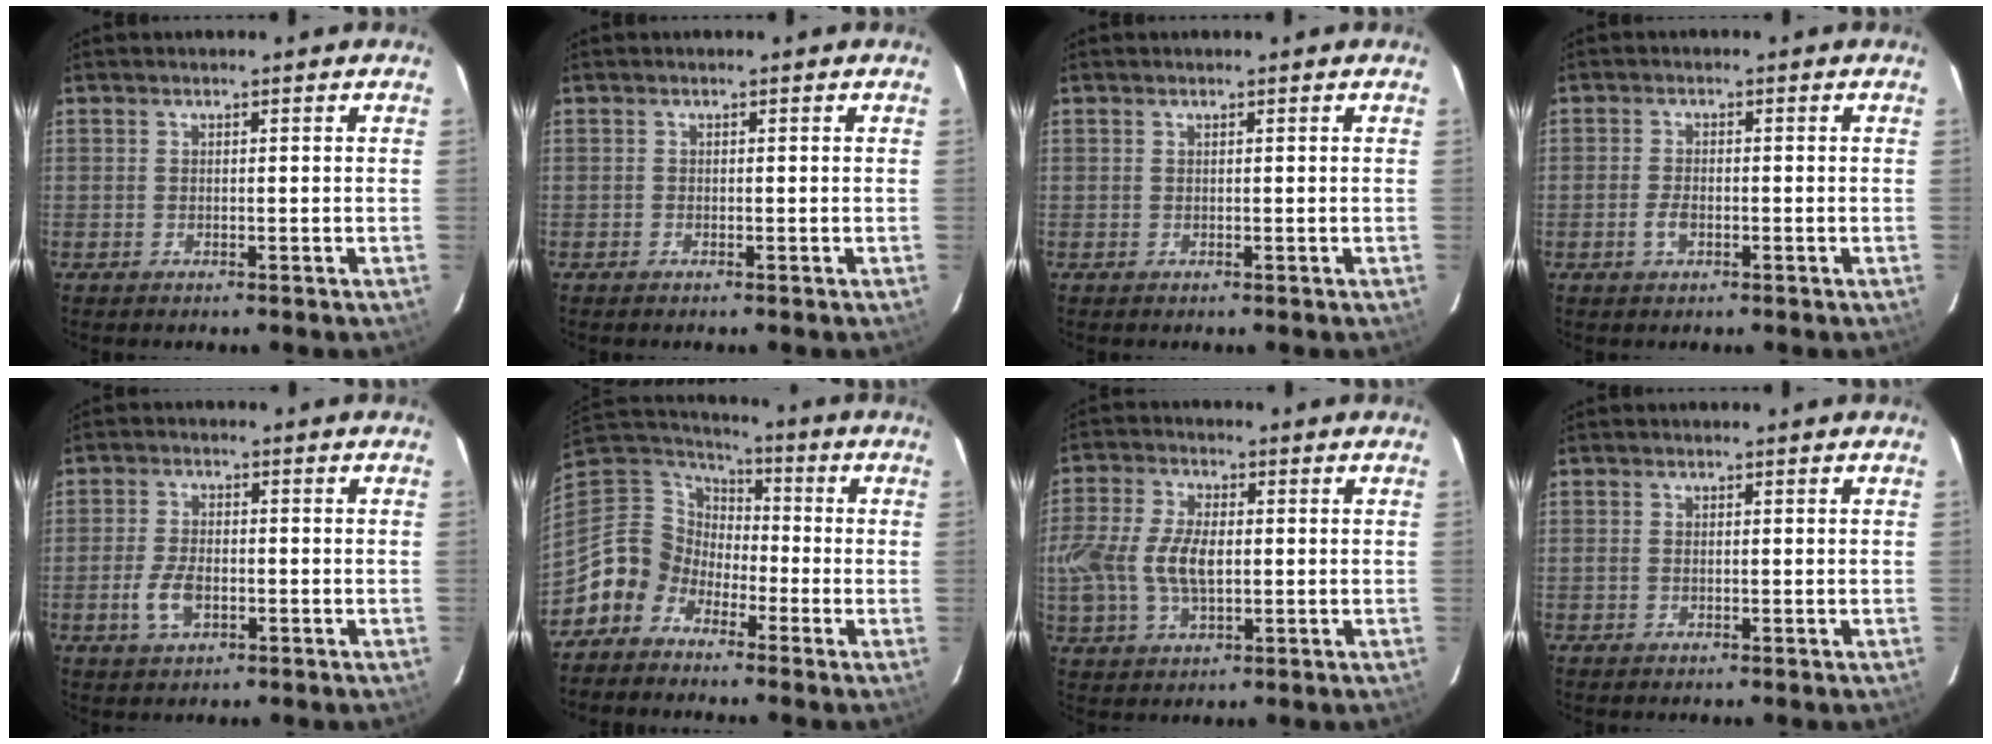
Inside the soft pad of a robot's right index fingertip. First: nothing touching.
{"total": 0.0}
{"total": 0.0}
{"total": 2.6, "force": [-1.1, 1.4, 2.0], "torque": [-0.044, 0.000, -0.021]}
{"total": 5.7, "force": [-1.9, 3.1, 4.4], "torque": [-0.099, -0.003, -0.034]}
{"total": 9.5, "force": [-5.5, 7.5, 1.7], "torque": [-0.048, 0.038, -0.124]}
{"total": 12.9, "force": [-0.6, 7.2, 10.7], "torque": [-0.227, 0.001, -0.012]}
{"total": 0.6, "force": [0.0, 0.4, 0.5], "torque": [-0.012, 0.000, -0.003]}